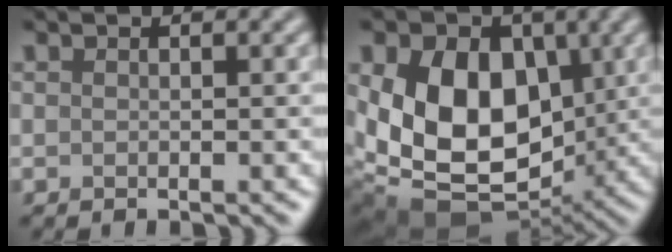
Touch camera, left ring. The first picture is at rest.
{"total": 13.6, "force": [0.9, 9.4, 9.7], "torque": [-0.161, -0.017, 0.013]}